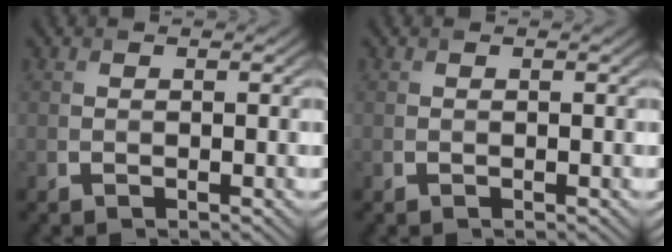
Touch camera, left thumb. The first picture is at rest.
{"total": 0.0}